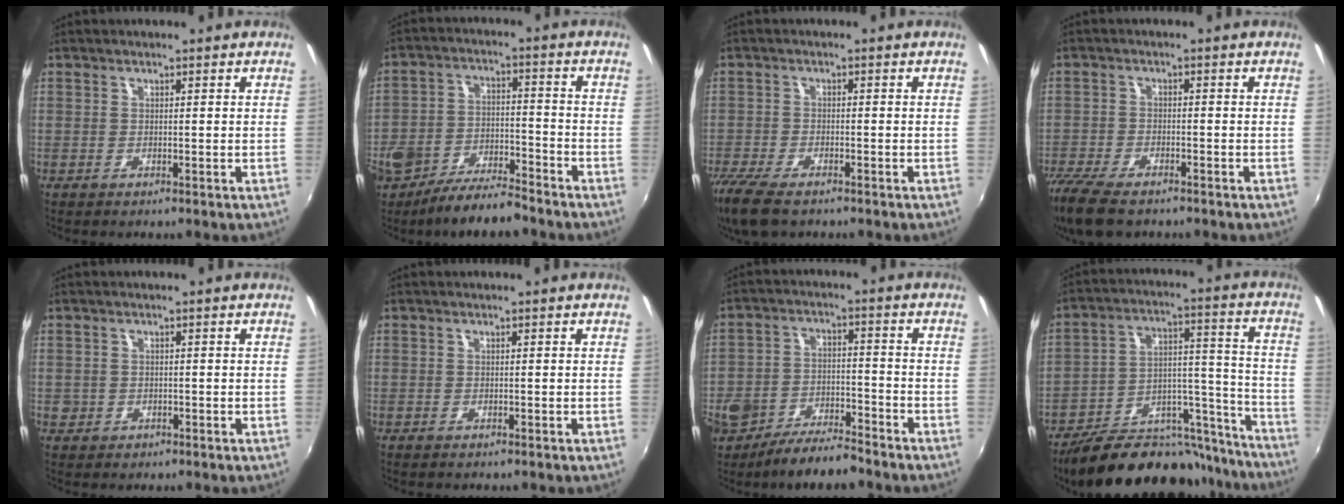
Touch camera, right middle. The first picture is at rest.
{"total": 9.5, "force": [-7.3, 3.4, 5.0], "torque": [-0.110, -0.001, -0.125]}
{"total": 10.1, "force": [-7.6, 3.4, 5.7], "torque": [-0.145, -0.041, -0.145]}
{"total": 11.8, "force": [-9.2, 4.1, 6.1], "torque": [-0.159, -0.042, -0.170]}
{"total": 2.1, "force": [-0.6, 1.9, 0.5], "torque": [-0.011, -0.004, -0.008]}
{"total": 0.0}
{"total": 8.7, "force": [-6.8, 3.2, 4.4], "torque": [-0.100, 0.000, -0.116]}
{"total": 25.1, "force": [-21.1, 9.0, 10.0], "torque": [-0.148, 0.049, -0.287]}